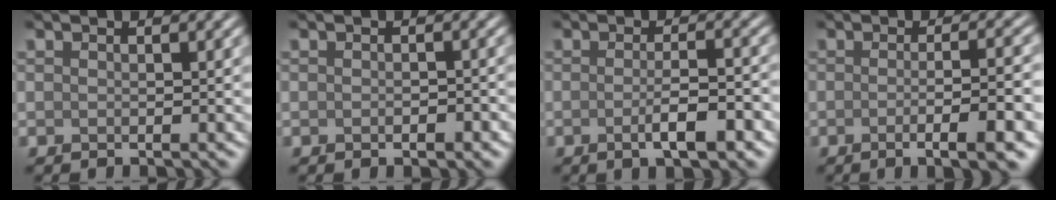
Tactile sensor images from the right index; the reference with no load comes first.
{"total": 1.4, "force": [-0.5, 0.7, 1.1], "torque": [-0.016, 0.000, -0.006]}
{"total": 3.9, "force": [-1.3, 0.9, 3.6], "torque": [-0.062, -0.003, -0.020]}
{"total": 6.0, "force": [-1.7, 1.3, 5.6], "torque": [-0.077, 0.002, -0.028]}